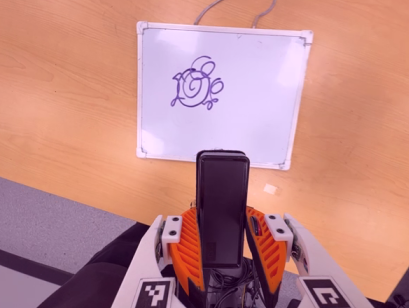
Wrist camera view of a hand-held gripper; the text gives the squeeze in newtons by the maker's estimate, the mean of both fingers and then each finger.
{"total": 4.2, "left": 2.7, "right": 5.7}